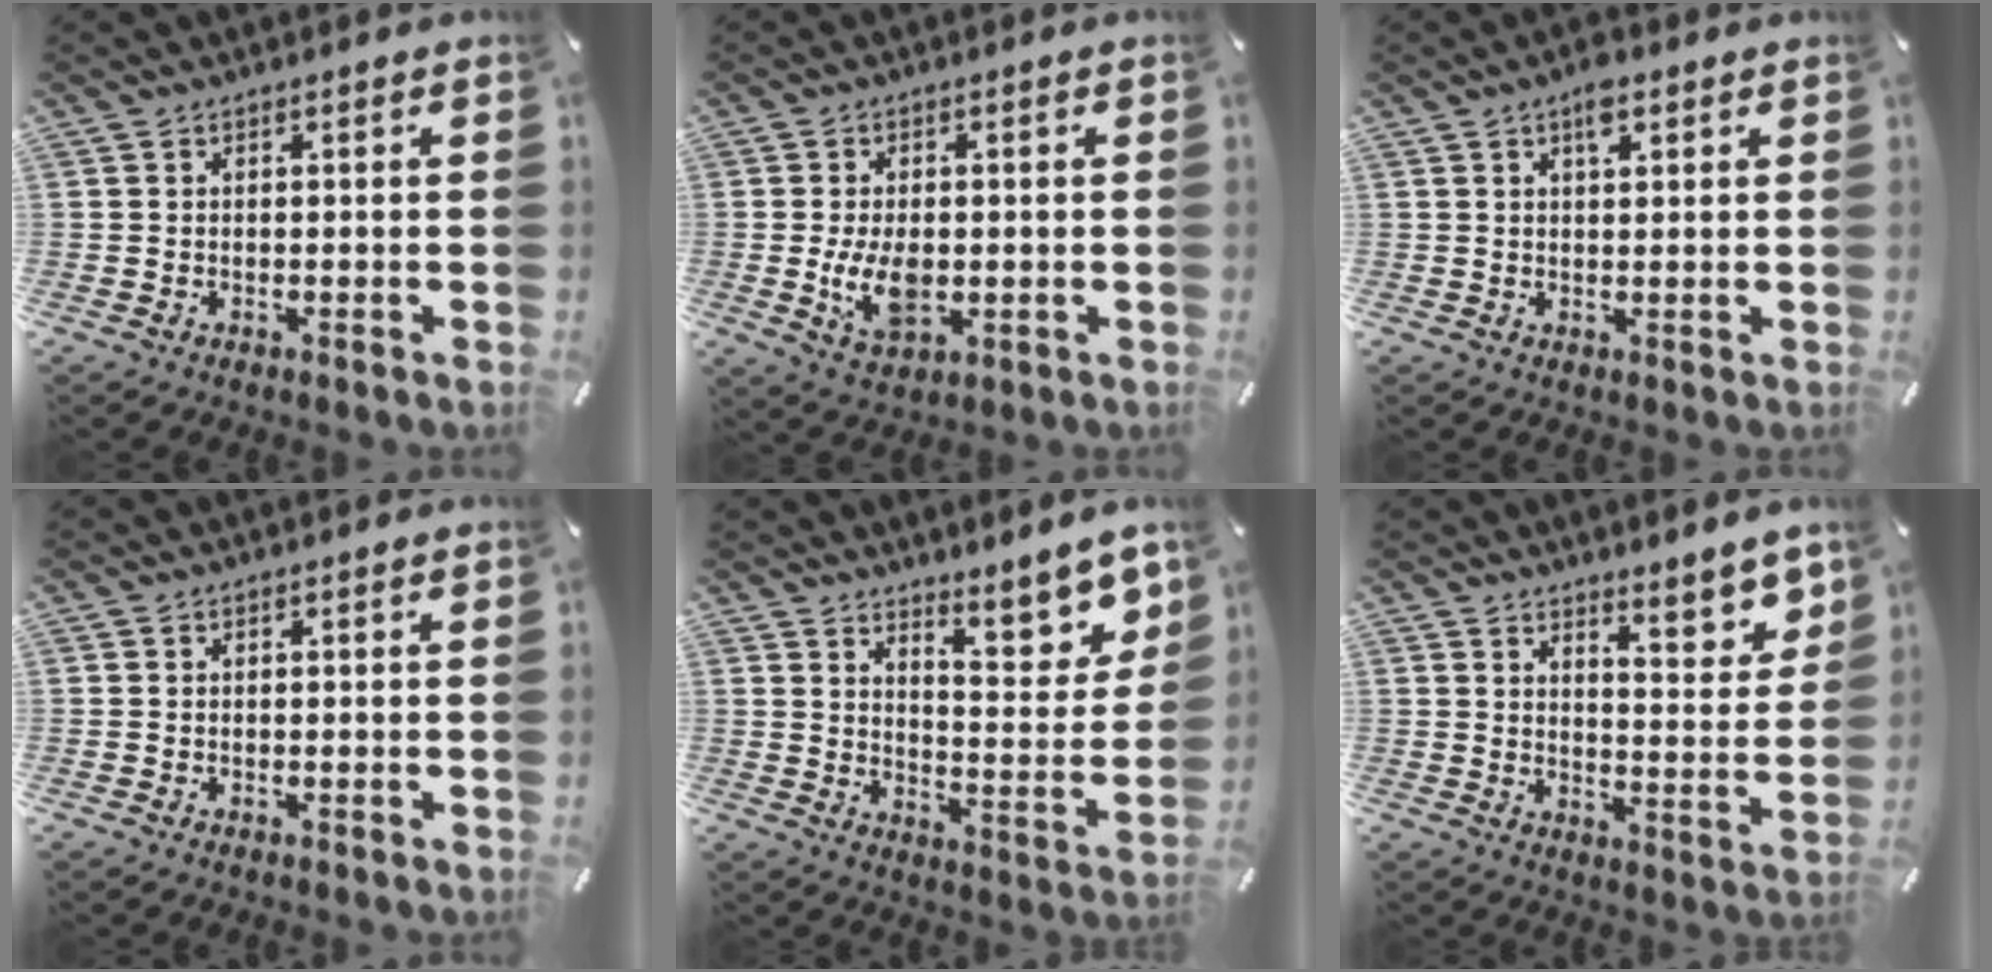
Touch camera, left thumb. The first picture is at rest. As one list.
[{"total": 8.2, "force": [-0.9, 5.1, 6.4], "torque": [-0.141, -0.007, -0.017]}, {"total": 4.3, "force": [2.3, 1.8, 3.2], "torque": [-0.052, -0.001, 0.036]}, {"total": 0.0}, {"total": 10.8, "force": [8.9, 3.6, 5.1], "torque": [-0.048, -0.082, 0.153]}, {"total": 7.6, "force": [6.6, 2.3, 2.9], "torque": [-0.017, -0.068, 0.111]}]